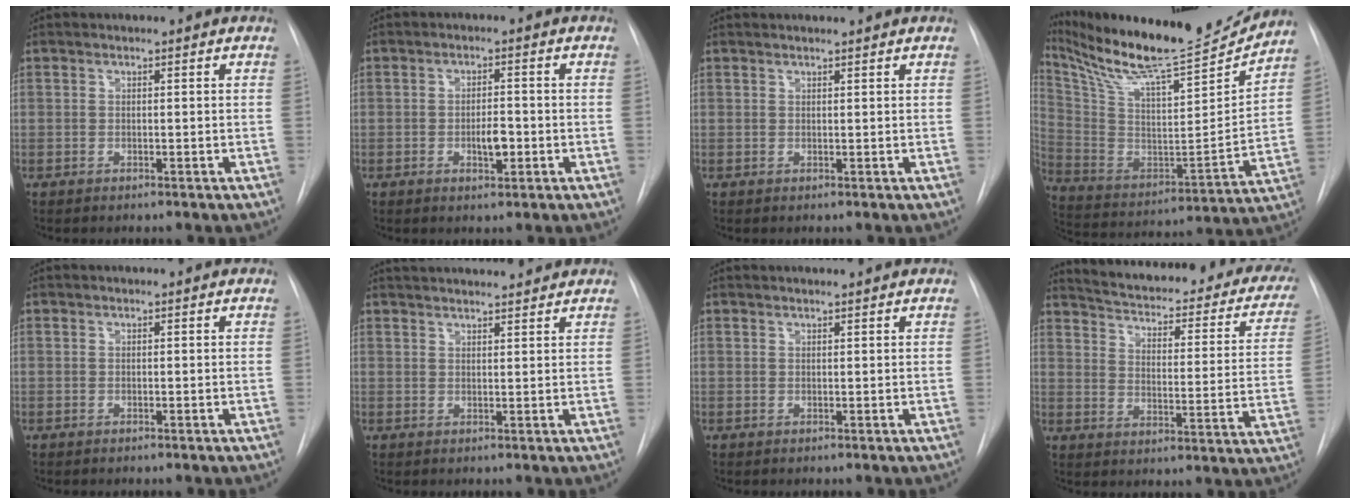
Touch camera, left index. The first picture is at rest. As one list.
[{"total": 3.3, "force": [-1.0, 1.2, 2.9], "torque": [-0.044, 0.003, -0.012]}, {"total": 1.8, "force": [1.8, -0.1, 0.5], "torque": [-0.006, 0.012, 0.028]}, {"total": 24.8, "force": [22.6, 2.4, 9.9], "torque": [-0.192, -0.050, 0.358]}, {"total": 0.0}, {"total": 10.2, "force": [9.5, 1.3, 3.2], "torque": [-0.047, 0.025, 0.131]}, {"total": 2.2, "force": [2.1, 0.0, 0.5], "torque": [-0.007, 0.014, 0.030]}, {"total": 29.5, "force": [25.2, 7.7, 13.2], "torque": [-0.188, -0.051, 0.296]}]